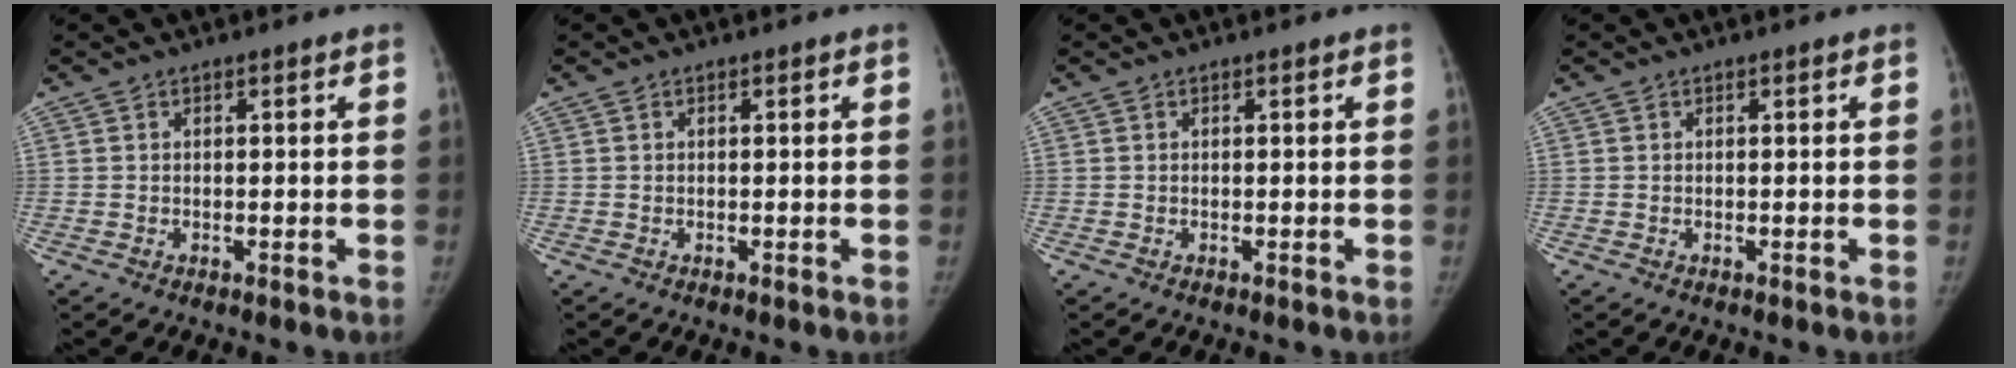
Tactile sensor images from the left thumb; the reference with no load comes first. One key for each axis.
{"total": 0.0}
{"total": 0.0}
{"total": 0.0}